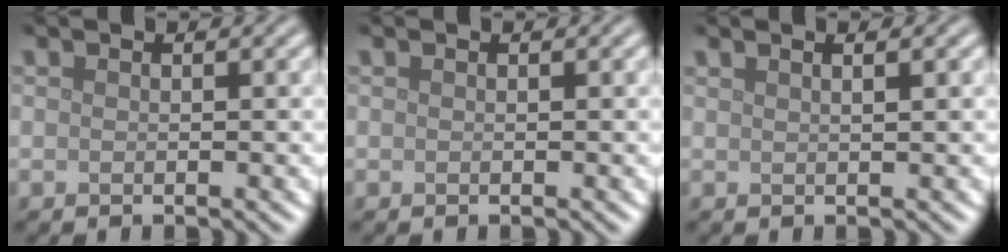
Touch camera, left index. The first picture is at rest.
{"total": 0.0}
{"total": 1.7, "force": [1.0, 0.6, 1.2], "torque": [-0.005, -0.001, 0.002]}